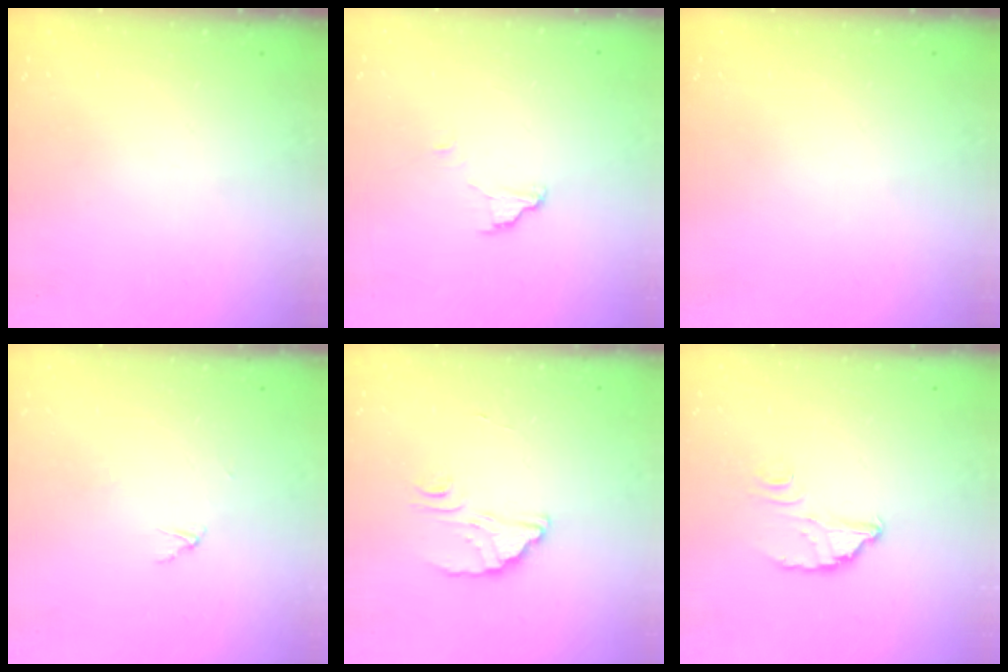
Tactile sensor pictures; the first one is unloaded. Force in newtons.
{"total": 5.9, "press": 5.9, "slide": 0.5}
{"total": 0.0}
{"total": 2.7, "press": 2.7, "slide": 0.1}
{"total": 2.8, "press": 2.8, "slide": 0.0}
{"total": 3.6, "press": 3.6, "slide": 0.3}